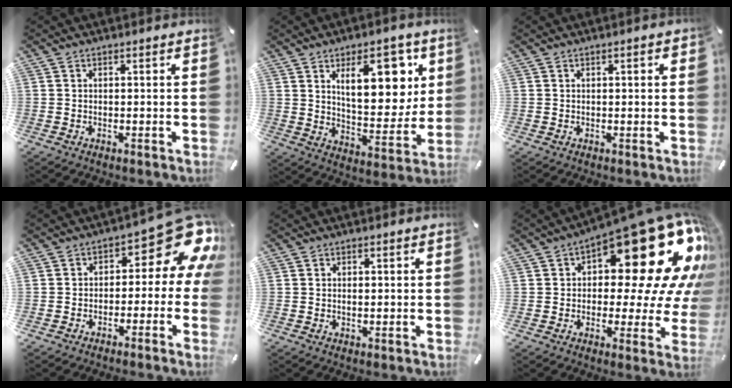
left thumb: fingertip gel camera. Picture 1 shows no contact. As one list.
[{"total": 17.5, "force": [7.8, 8.4, 13.3], "torque": [-0.180, -0.027, 0.125]}, {"total": 1.6, "force": [0.3, 0.3, 1.6], "torque": [-0.021, -0.002, 0.002]}, {"total": 12.2, "force": [4.9, 6.2, 9.2], "torque": [-0.105, -0.043, 0.077]}, {"total": 0.8, "force": [0.1, 0.4, 0.8], "torque": [-0.015, 0.001, 0.001]}, {"total": 28.8, "force": [12.6, 11.8, 23.0], "torque": [-0.299, -0.104, 0.214]}]